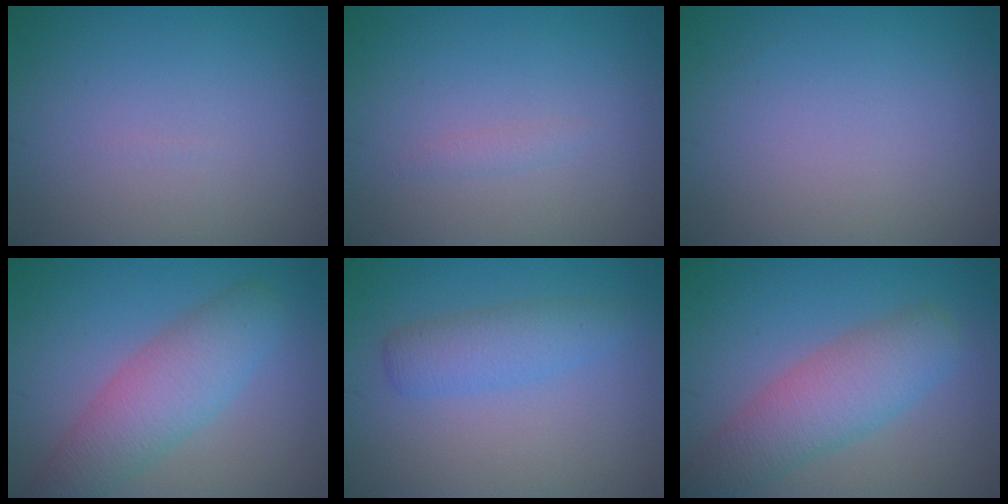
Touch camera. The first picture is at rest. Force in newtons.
{"total": 0.7, "press": 0.6, "slide": 0.1}
{"total": 0.0}
{"total": 5.0, "press": 5.0, "slide": 0.2}
{"total": 2.8, "press": 2.7, "slide": 0.2}
{"total": 5.0, "press": 5.0, "slide": 0.3}